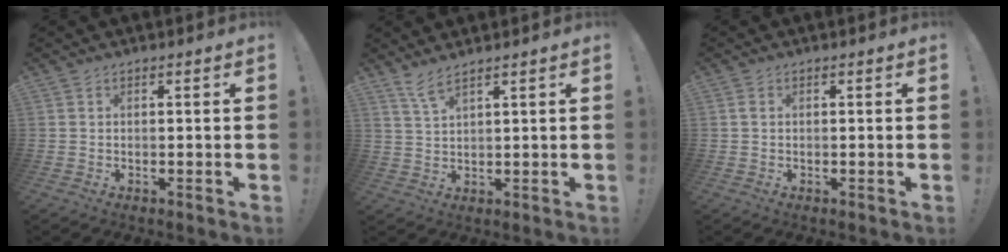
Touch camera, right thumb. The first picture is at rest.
{"total": 4.4, "force": [3.4, 0.4, 2.8], "torque": [-0.070, -0.014, 0.062]}
{"total": 0.7, "force": [0.2, 0.4, 0.5], "torque": [-0.016, 0.006, 0.004]}